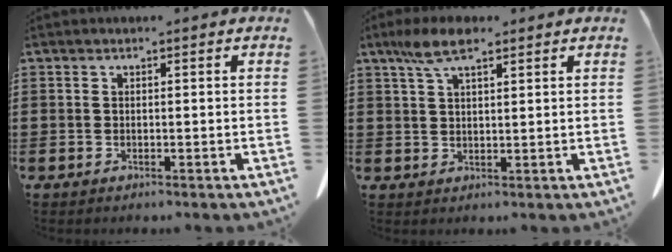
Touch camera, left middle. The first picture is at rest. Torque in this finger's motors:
{"motor_torque": [1.05, 0.88, 0.35, 0.13]}